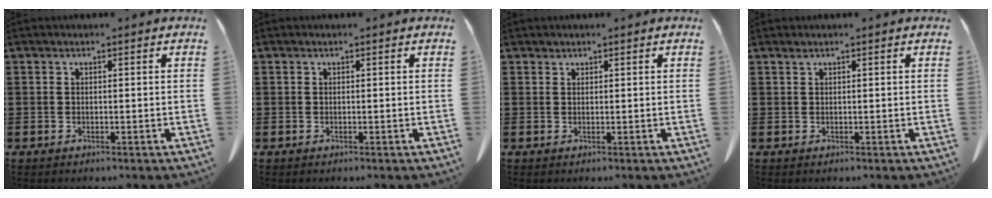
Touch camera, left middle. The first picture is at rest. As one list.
[{"total": 0.0}, {"total": 0.7, "force": [0.7, 0.2, 0.0], "torque": [-0.002, -0.002, 0.015]}, {"total": 0.6, "force": [0.4, 0.0, 0.4], "torque": [-0.008, -0.001, 0.009]}]